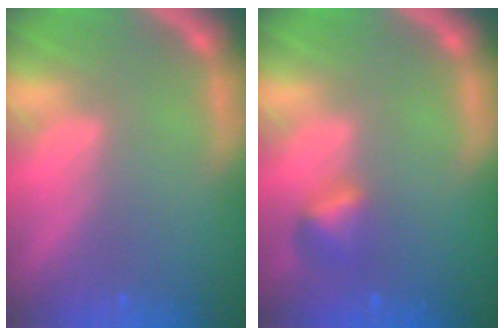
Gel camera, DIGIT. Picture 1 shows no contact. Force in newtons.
{"total": 1.9}